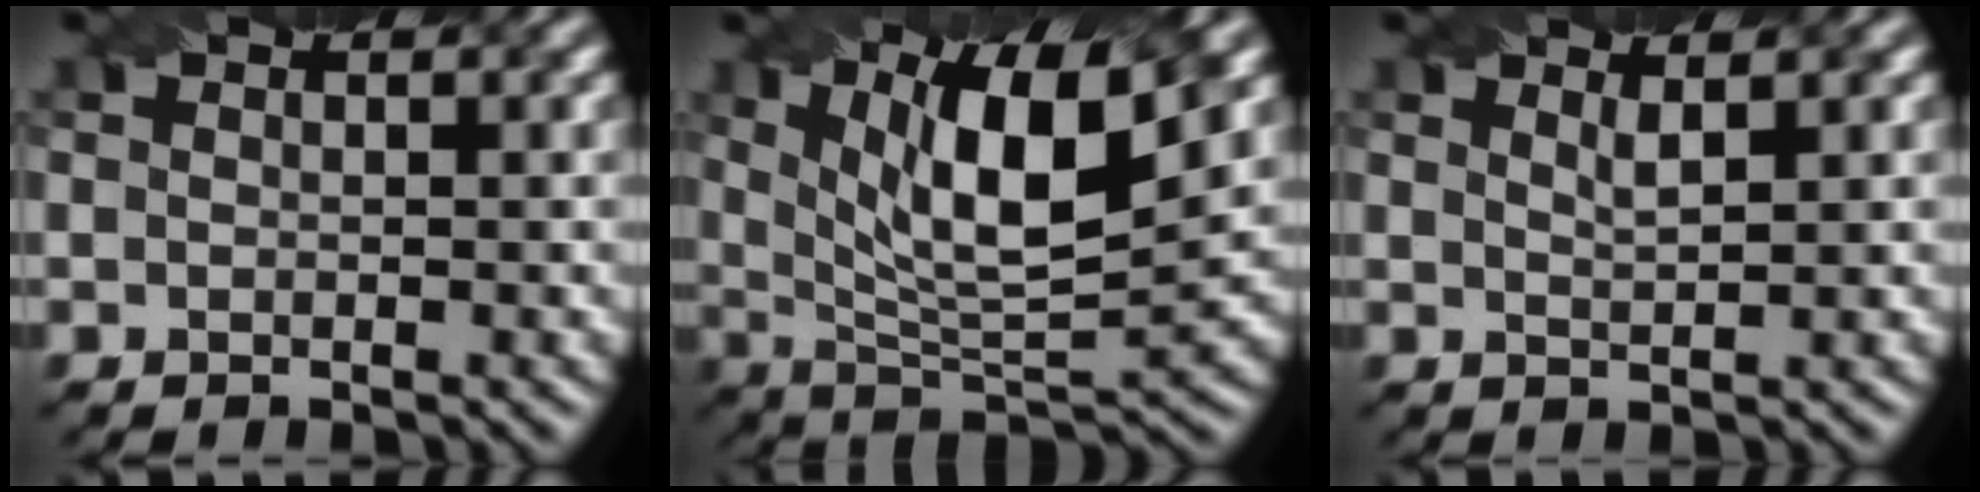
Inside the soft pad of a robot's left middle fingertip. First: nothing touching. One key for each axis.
{"total": 10.4, "fx": 4.1, "fy": 3.1, "fz": 9.1, "tx": -0.147, "ty": -0.003, "tz": 0.070}
{"total": 1.2, "fx": 0.9, "fy": 0.2, "fz": 0.8, "tx": -0.011, "ty": 0.001, "tz": 0.014}